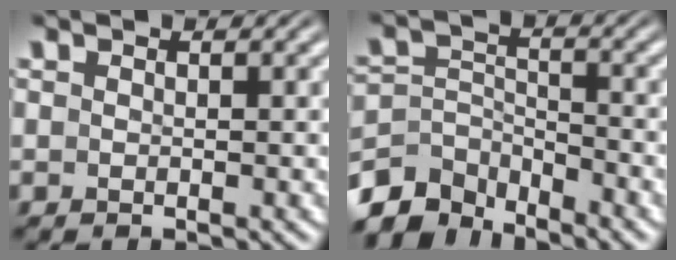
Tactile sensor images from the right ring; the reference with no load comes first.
{"total": 6.7, "force": [-4.9, 3.7, 2.6], "torque": [-0.059, -0.038, -0.071]}